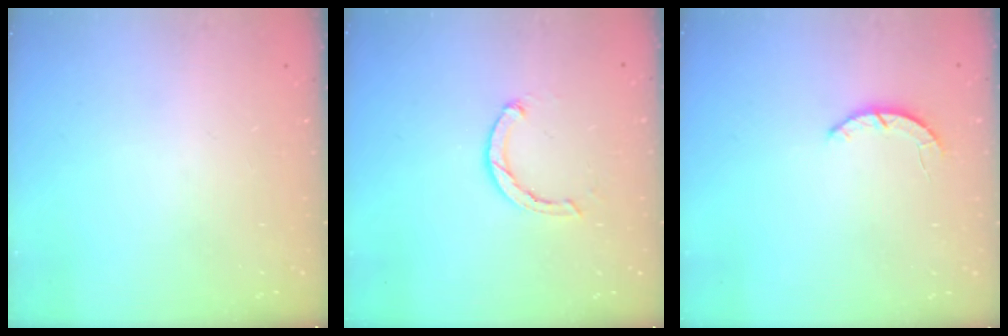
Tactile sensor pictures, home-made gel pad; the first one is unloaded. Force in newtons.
{"total": 2.4, "press": 2.3, "slide": 0.4}
{"total": 2.2, "press": 2.2, "slide": 0.3}